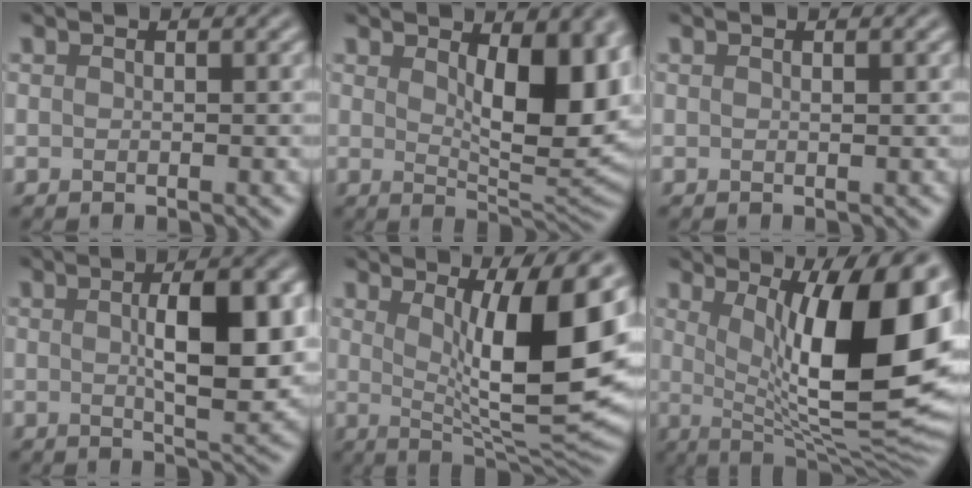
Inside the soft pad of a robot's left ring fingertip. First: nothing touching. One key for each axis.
{"total": 8.4, "fx": 2.3, "fy": 3.5, "fz": 7.3, "tx": -0.105, "ty": -0.007, "tz": 0.040}
{"total": 0.0}
{"total": 7.9, "fx": 0.7, "fy": 2.5, "fz": 7.5, "tx": -0.108, "ty": 0.004, "tz": 0.011}
{"total": 10.9, "fx": 2.4, "fy": 2.5, "fz": 10.4, "tx": -0.157, "ty": -0.015, "tz": 0.047}
{"total": 15.2, "fx": 2.6, "fy": 4.6, "fz": 14.3, "tx": -0.167, "ty": -0.004, "tz": 0.041}